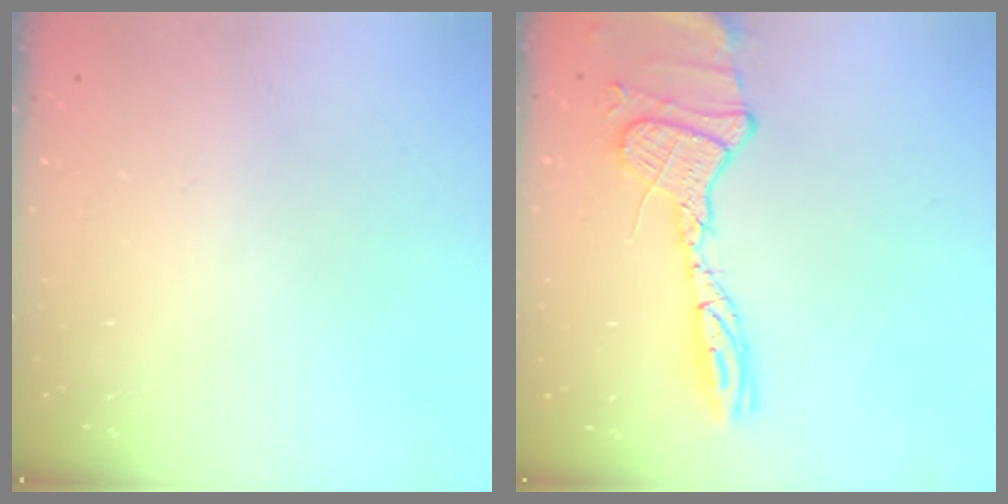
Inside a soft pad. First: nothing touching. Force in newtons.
{"total": 15.6, "press": 15.6, "slide": 1.3}